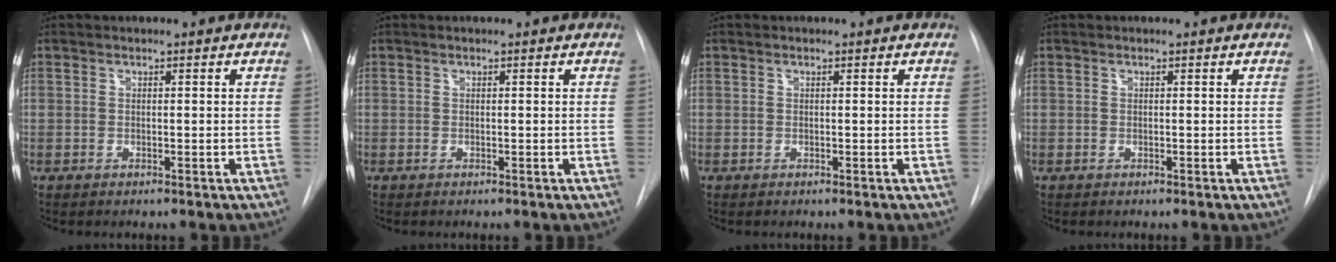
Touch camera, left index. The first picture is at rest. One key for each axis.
{"total": 0.0}
{"total": 0.0}
{"total": 0.0}